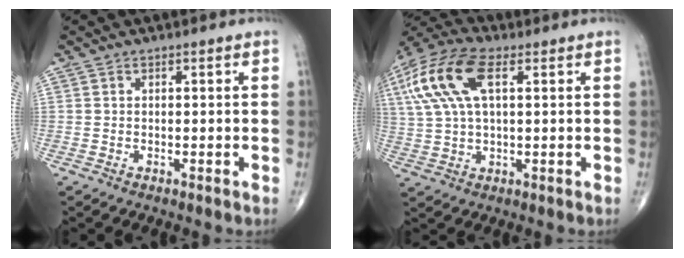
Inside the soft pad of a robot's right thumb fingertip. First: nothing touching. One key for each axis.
{"total": 14.8, "fx": 4.8, "fy": 6.8, "fz": 12.3, "tx": -0.276, "ty": 0.020, "tz": 0.086}